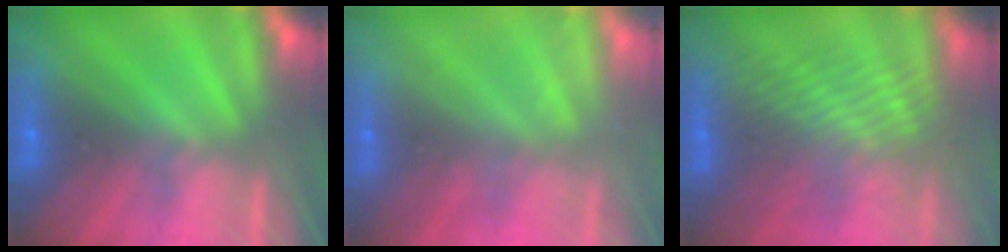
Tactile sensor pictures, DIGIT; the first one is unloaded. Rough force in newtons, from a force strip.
{"total": 2.1}
{"total": 3.9}